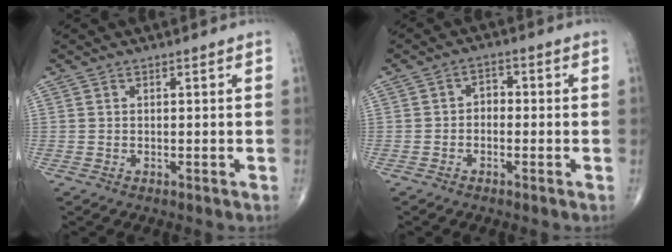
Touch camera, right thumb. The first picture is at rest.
{"total": 2.9, "force": [-0.6, 2.2, 1.8], "torque": [-0.011, 0.016, -0.021]}